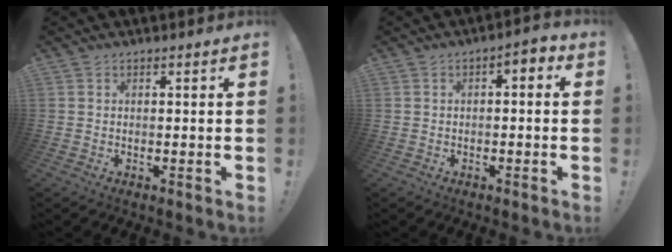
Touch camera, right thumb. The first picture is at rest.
{"total": 3.1, "force": [-1.1, 1.5, 2.4], "torque": [-0.034, 0.008, -0.023]}